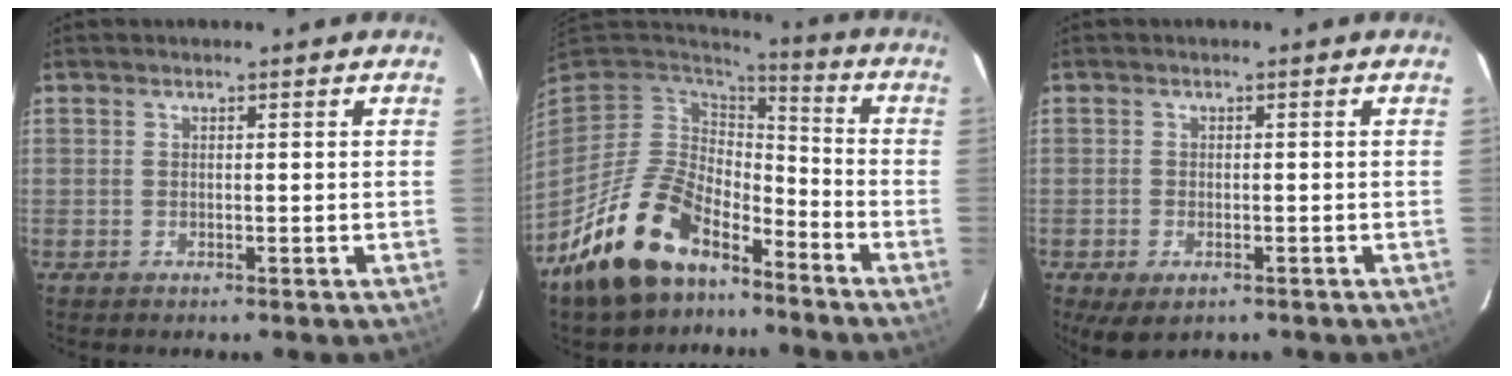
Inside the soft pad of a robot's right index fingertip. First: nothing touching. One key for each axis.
{"total": 17.7, "fx": -11.9, "fy": 9.0, "fz": 9.5, "tx": -0.203, "ty": -0.007, "tz": -0.201}
{"total": 4.8, "fx": -2.7, "fy": 2.7, "fz": 2.9, "tx": -0.064, "ty": -0.019, "tz": -0.042}